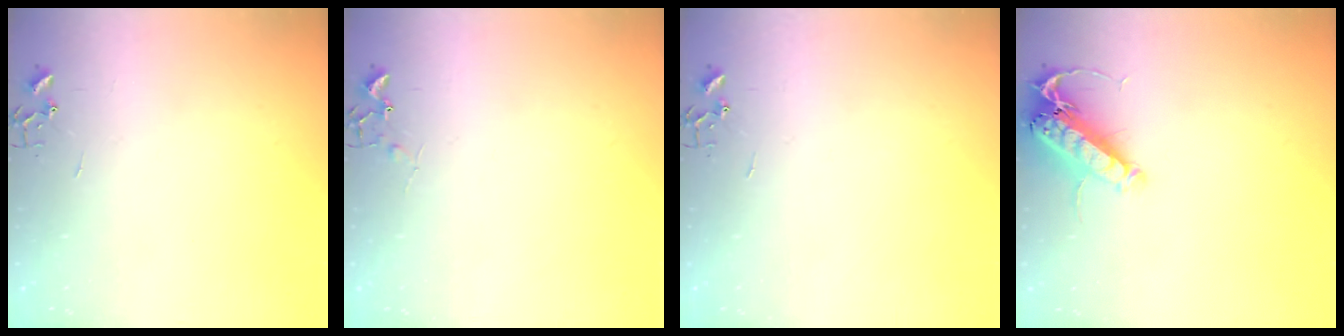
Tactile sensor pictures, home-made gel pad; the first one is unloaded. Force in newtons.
{"total": 5.4, "press": 5.3, "slide": 0.8}
{"total": 0.0}
{"total": 14.2, "press": 14.0, "slide": 2.5}